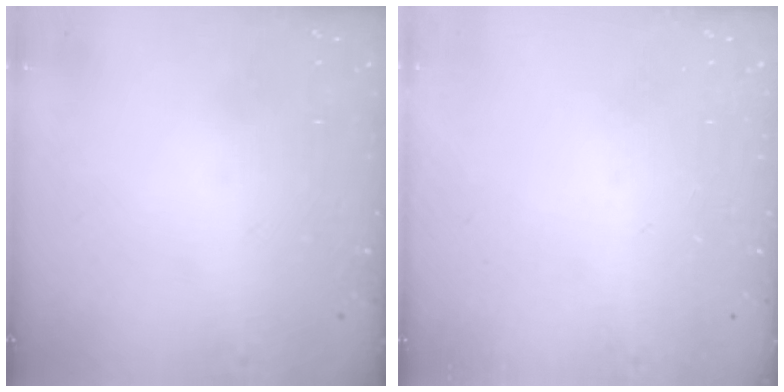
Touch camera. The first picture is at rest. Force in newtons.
{"total": 0.0}